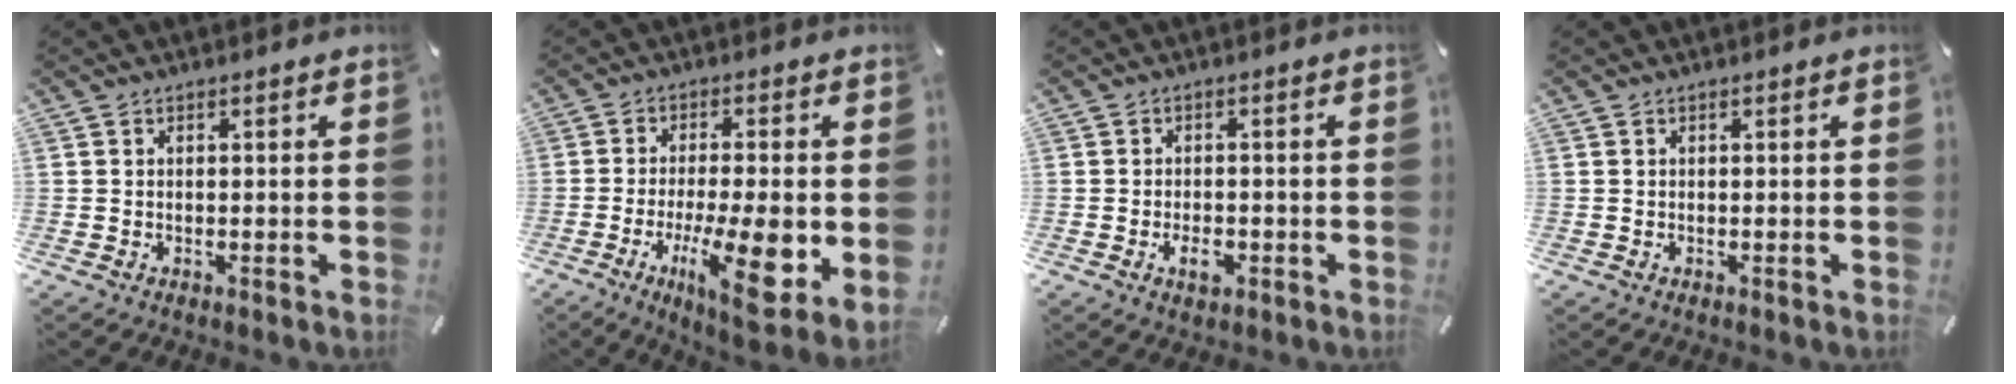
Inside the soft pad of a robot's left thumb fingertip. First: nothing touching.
{"total": 15.6, "force": [-3.7, 3.8, 14.7], "torque": [-0.238, -0.012, -0.049]}
{"total": 3.8, "force": [-1.6, 2.3, 2.6], "torque": [-0.050, 0.005, -0.028]}
{"total": 0.0}